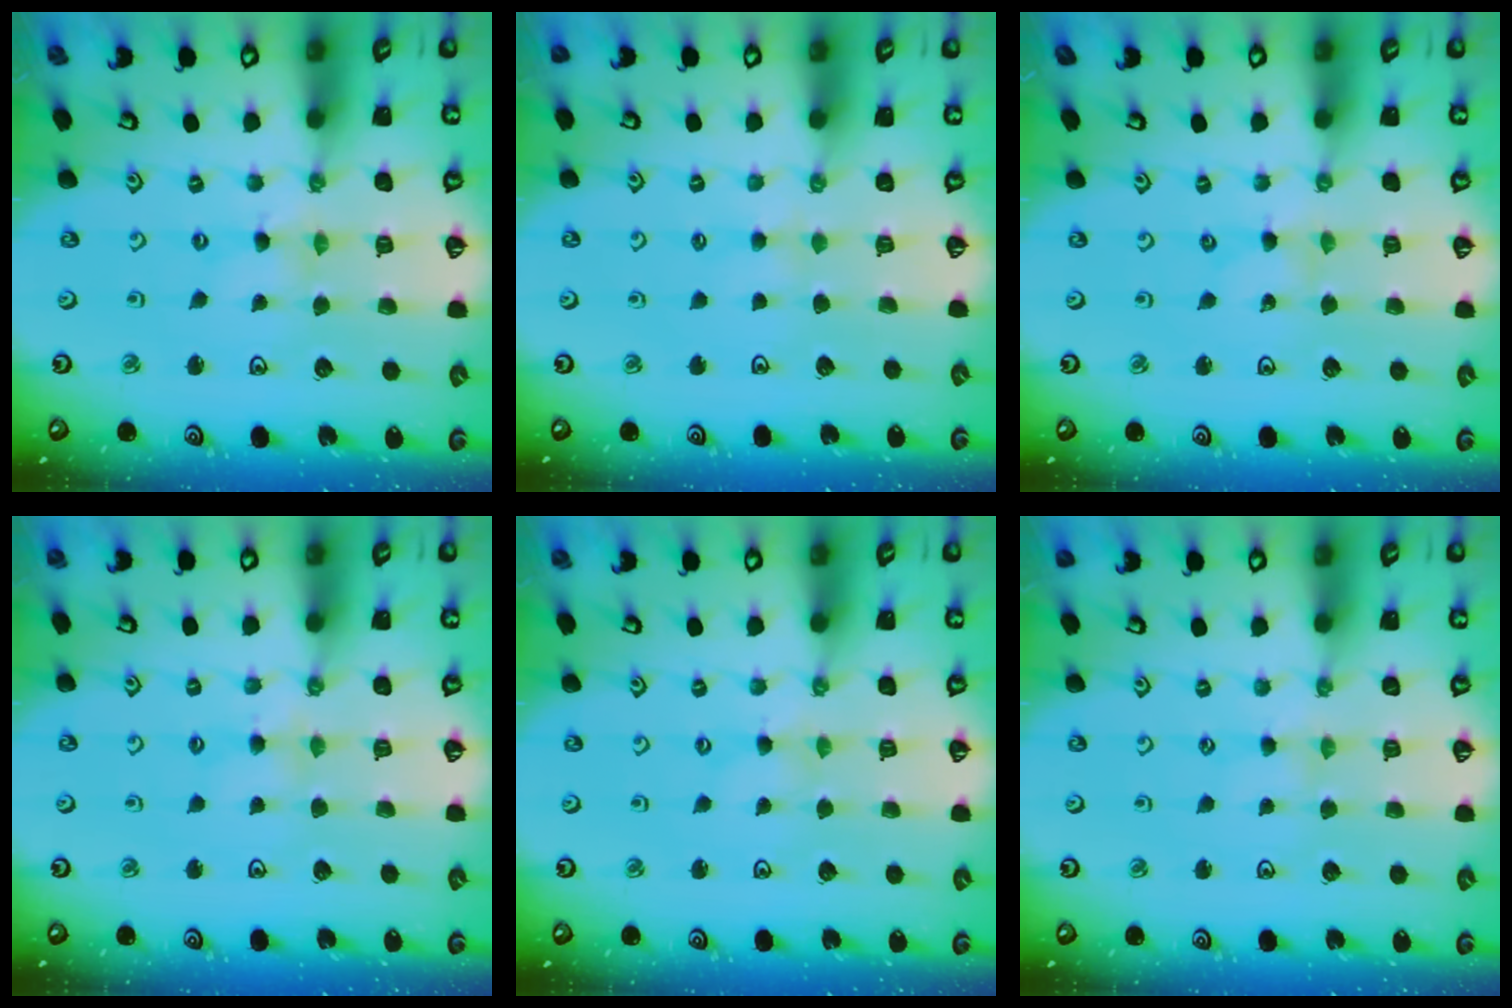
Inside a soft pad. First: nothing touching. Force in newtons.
{"total": 2.2, "press": 2.2, "slide": 0.5}
{"total": 0.0}
{"total": 2.6, "press": 2.6, "slide": 0.5}
{"total": 0.0}
{"total": 0.7, "press": 0.7, "slide": 0.2}